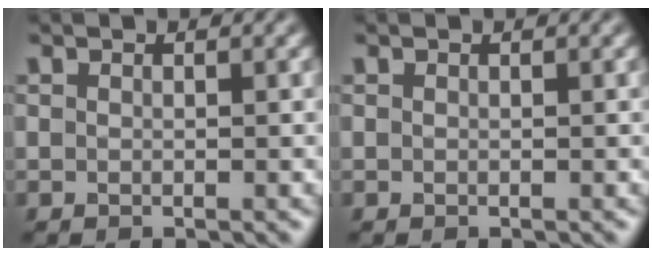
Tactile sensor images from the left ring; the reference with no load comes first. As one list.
[{"total": 0.0}]